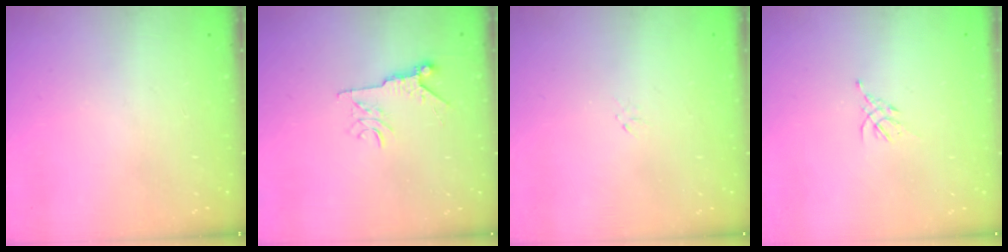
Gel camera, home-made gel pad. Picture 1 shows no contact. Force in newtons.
{"total": 6.3, "press": 6.2, "slide": 0.9}
{"total": 0.0}
{"total": 1.9, "press": 1.8, "slide": 0.5}